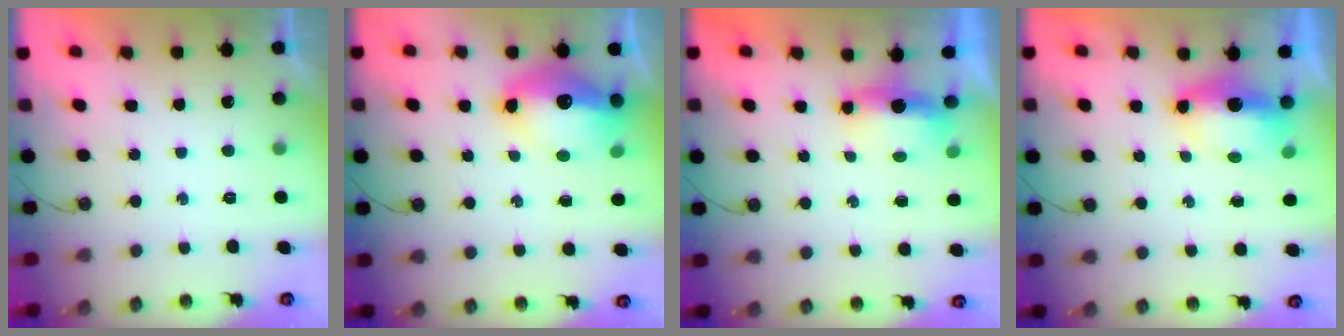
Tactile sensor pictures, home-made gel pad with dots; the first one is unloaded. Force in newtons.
{"total": 13.8, "press": 13.7, "slide": 1.4}
{"total": 14.5, "press": 7.2, "slide": 12.6}
{"total": 7.0, "press": 7.0, "slide": 0.8}